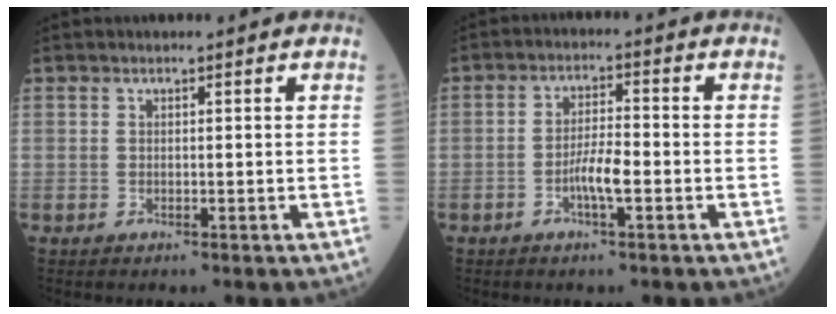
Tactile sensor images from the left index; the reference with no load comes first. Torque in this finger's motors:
{"motor_torque": [0.68, 0.25, 0.13, 0.04]}